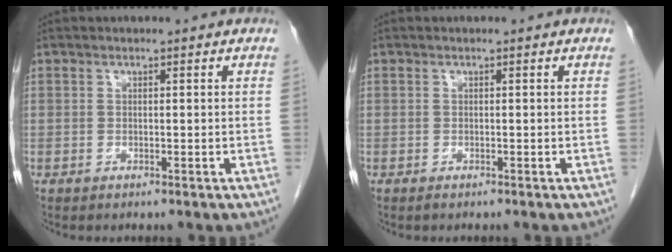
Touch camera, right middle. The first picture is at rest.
{"total": 0.0}